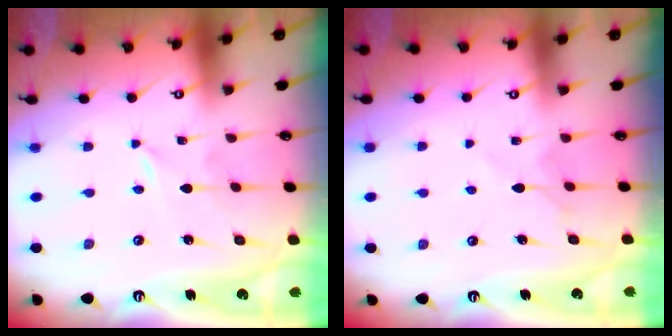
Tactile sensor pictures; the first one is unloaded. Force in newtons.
{"total": 4.6, "press": 4.6, "slide": 0.6}